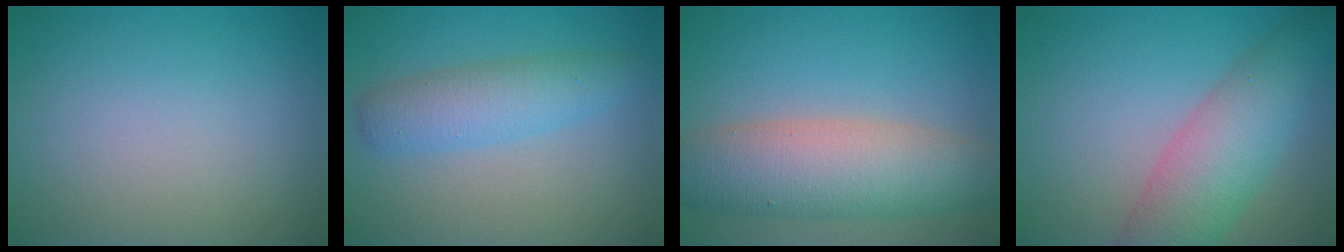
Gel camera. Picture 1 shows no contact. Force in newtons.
{"total": 3.9, "press": 3.9, "slide": 0.1}
{"total": 8.2, "press": 8.2, "slide": 0.5}
{"total": 6.4, "press": 6.4, "slide": 0.2}